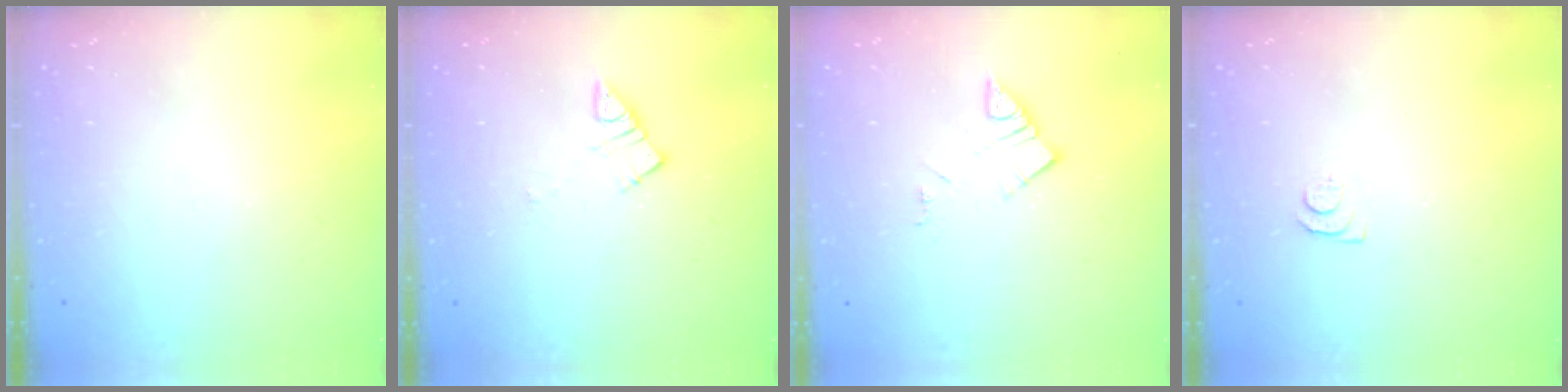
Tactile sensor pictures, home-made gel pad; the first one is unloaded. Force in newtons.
{"total": 4.1, "press": 4.1, "slide": 0.2}
{"total": 5.0, "press": 5.0, "slide": 0.2}
{"total": 4.4, "press": 4.4, "slide": 0.6}